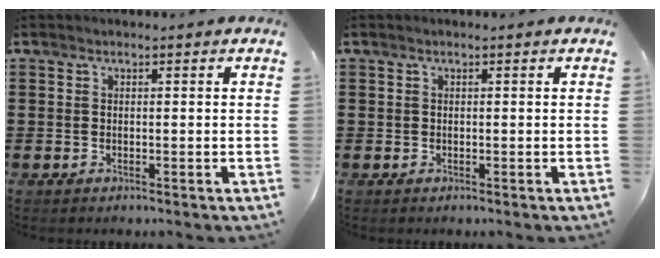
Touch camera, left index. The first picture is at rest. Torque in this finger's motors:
{"motor_torque": [0.06, 0.02, 0.00, 0.00]}